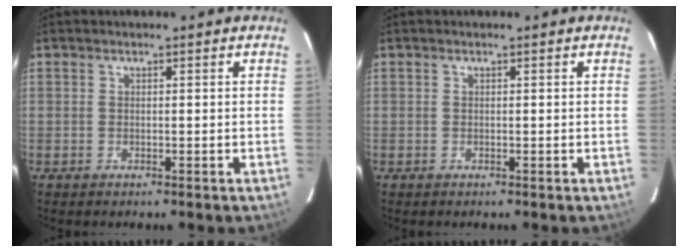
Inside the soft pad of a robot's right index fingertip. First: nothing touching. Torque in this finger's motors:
{"motor_torque": [0.00, 0.00, 0.00, 0.00]}